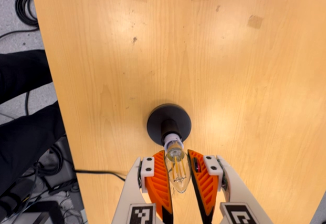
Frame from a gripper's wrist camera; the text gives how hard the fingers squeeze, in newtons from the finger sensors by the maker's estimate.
{"total": 14.4, "left": 15.3, "right": 13.5}